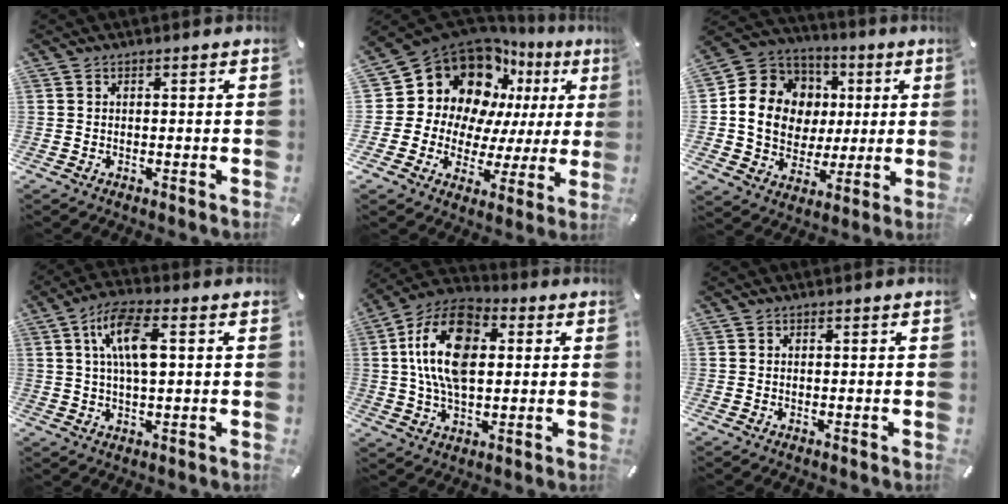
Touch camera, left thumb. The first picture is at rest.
{"total": 16.1, "force": [8.6, 12.3, 6.0], "torque": [-0.095, -0.086, 0.166]}
{"total": 14.3, "force": [1.2, 13.1, 5.5], "torque": [-0.108, -0.004, 0.032]}
{"total": 10.0, "force": [2.5, 3.9, 8.9], "torque": [-0.172, 0.006, 0.039]}
{"total": 17.1, "force": [2.7, 10.5, 13.2], "torque": [-0.272, 0.007, 0.045]}
{"total": 0.0}